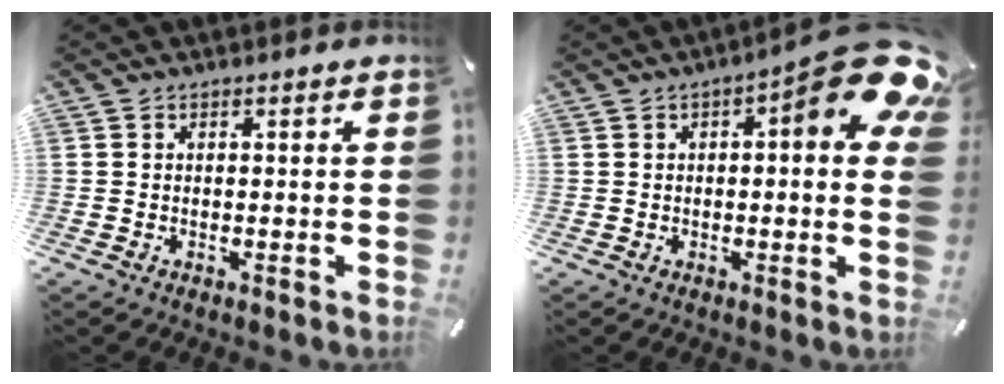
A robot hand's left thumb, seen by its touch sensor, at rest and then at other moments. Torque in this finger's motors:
{"motor_torque": [3.07, 1.93, 0.44, -0.30, 0.35]}